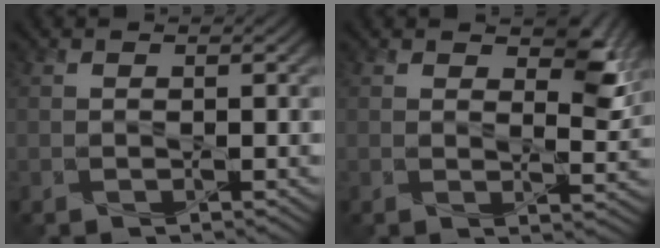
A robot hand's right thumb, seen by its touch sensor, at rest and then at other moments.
{"total": 5.3, "force": [3.1, 2.3, 3.6], "torque": [-0.053, -0.012, 0.045]}